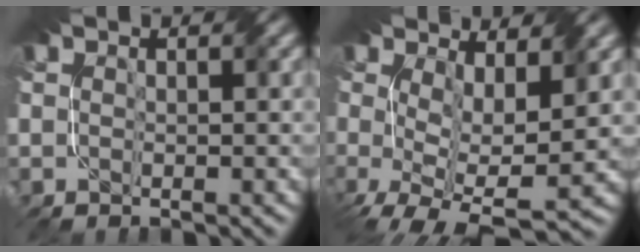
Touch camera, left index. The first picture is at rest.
{"total": 8.1, "force": [0.2, 3.9, 7.2], "torque": [-0.144, -0.023, 0.010]}